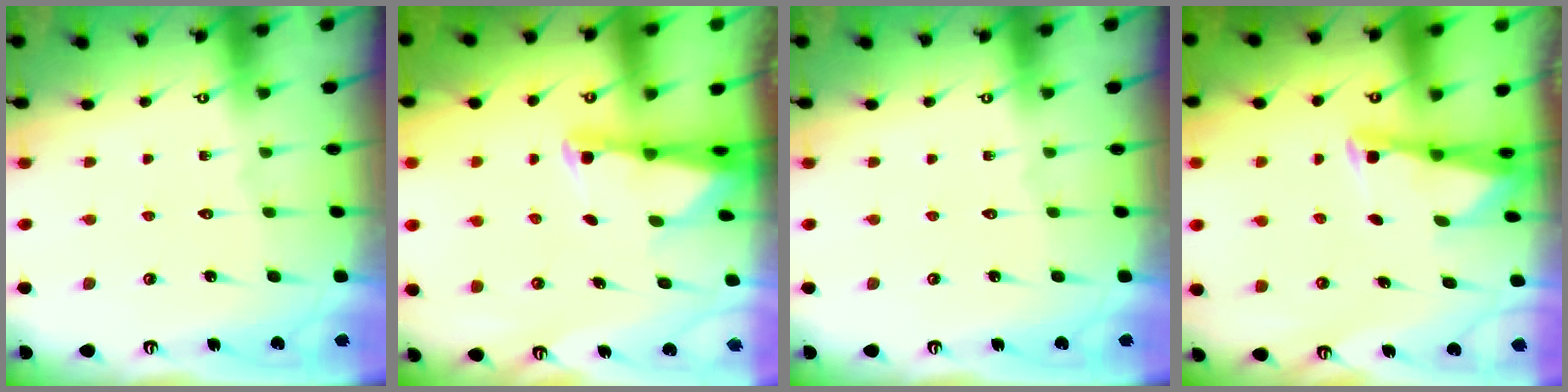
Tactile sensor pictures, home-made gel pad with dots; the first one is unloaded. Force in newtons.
{"total": 2.6, "press": 2.6, "slide": 0.5}
{"total": 0.0}
{"total": 2.5, "press": 2.5, "slide": 0.3}